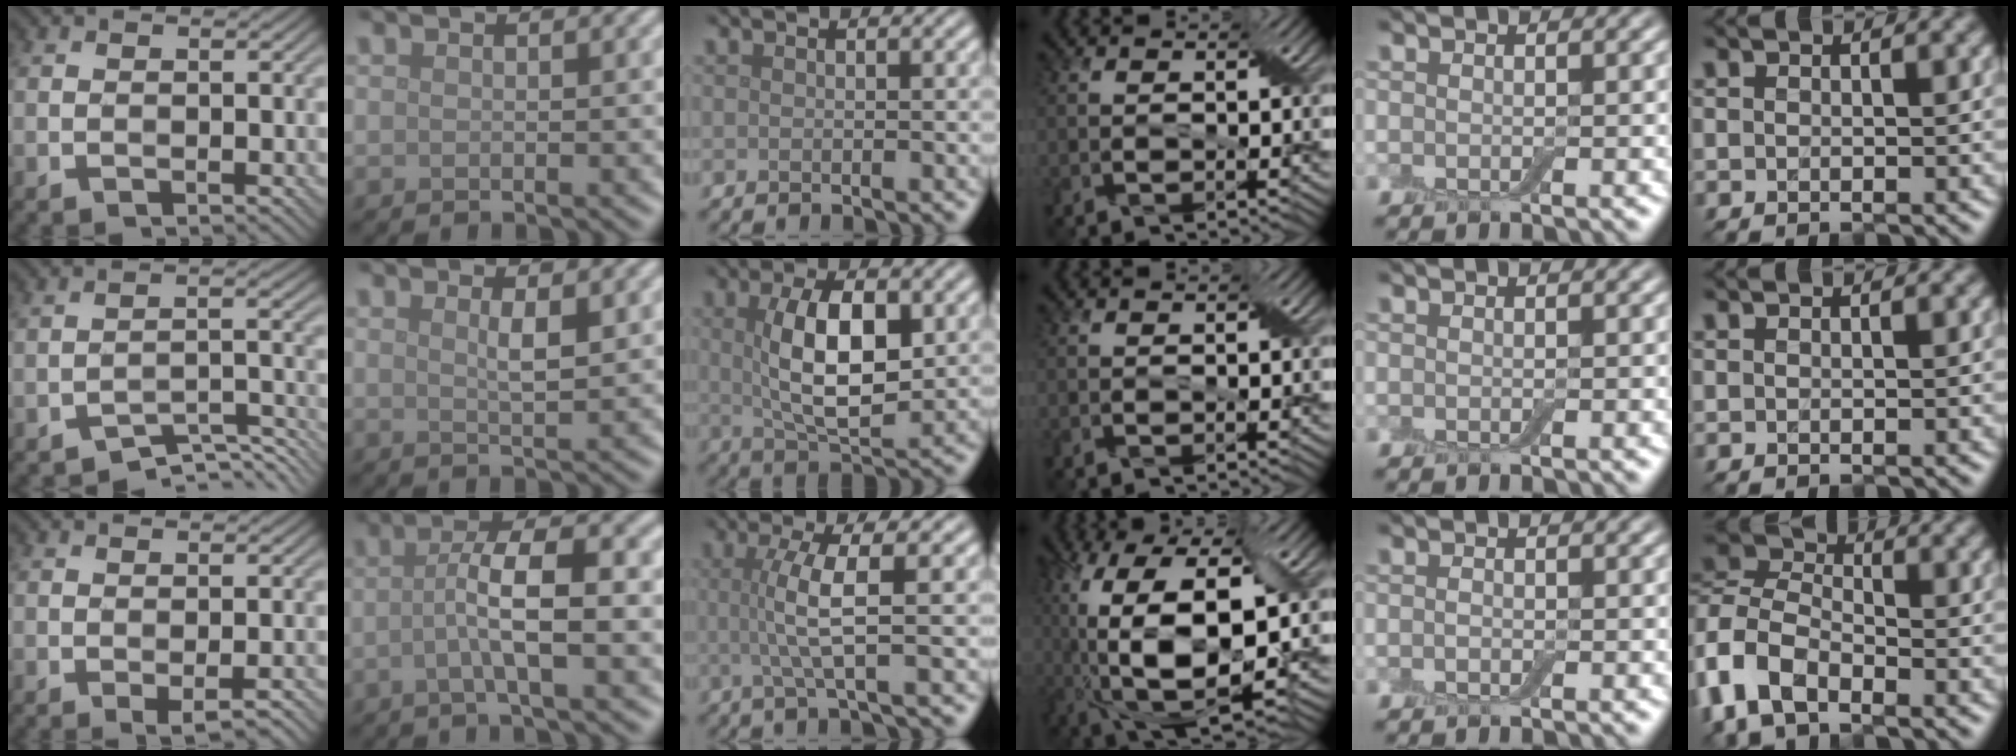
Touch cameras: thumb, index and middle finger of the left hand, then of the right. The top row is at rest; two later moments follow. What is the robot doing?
{"motion": "wrap", "object": "bandage"}